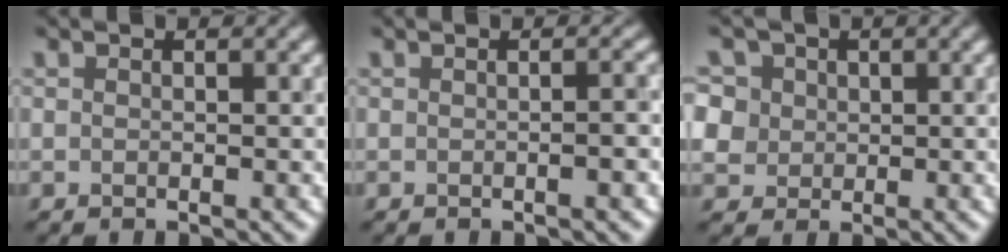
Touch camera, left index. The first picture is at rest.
{"total": 1.3, "force": [-0.4, 0.3, 1.2], "torque": [-0.009, 0.006, -0.001]}
{"total": 7.5, "force": [3.2, 5.9, 3.2], "torque": [-0.062, 0.028, 0.032]}